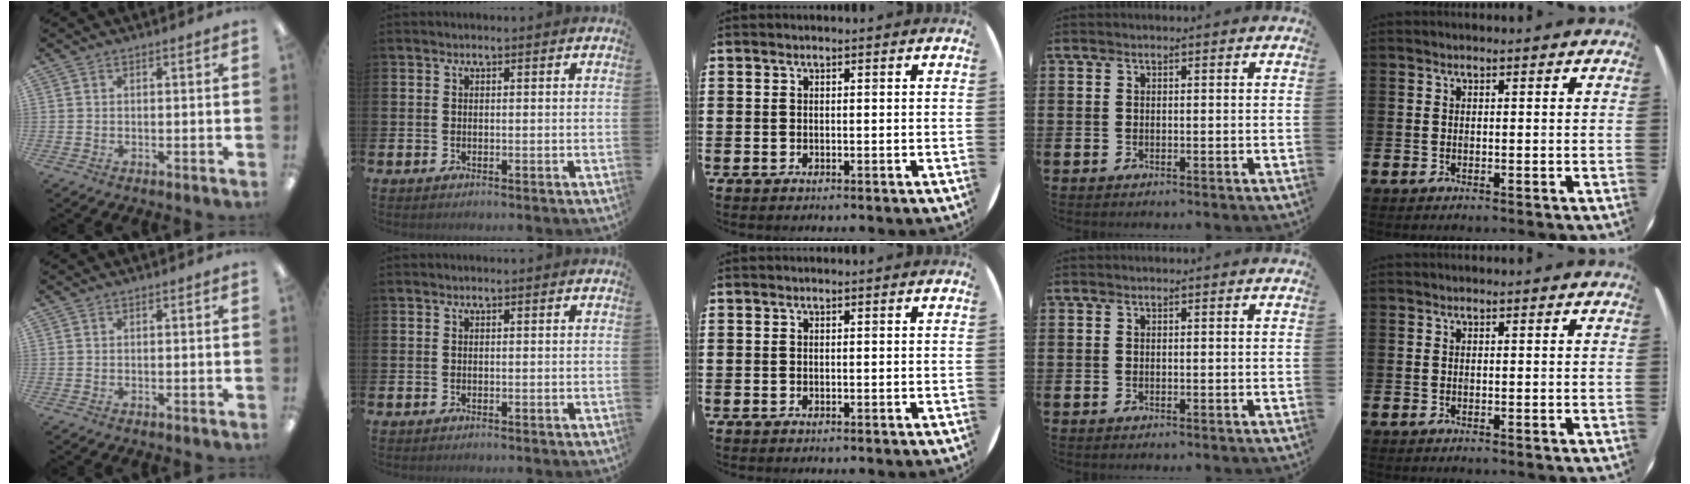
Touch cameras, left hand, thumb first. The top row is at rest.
{}